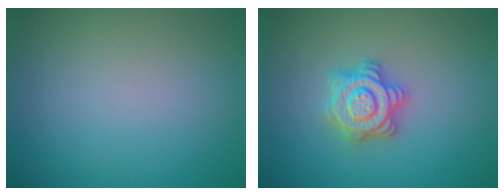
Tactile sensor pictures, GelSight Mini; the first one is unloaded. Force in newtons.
{"total": 4.4, "press": 4.3, "slide": 0.7}